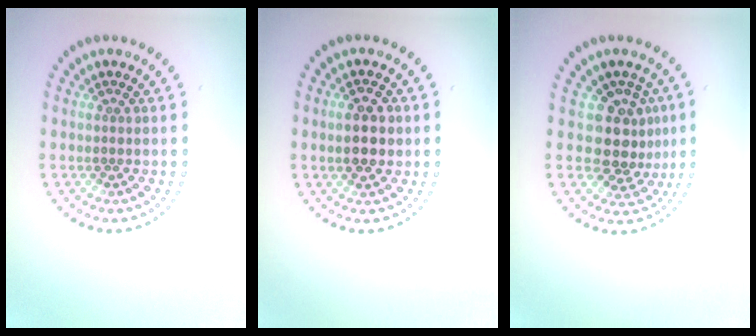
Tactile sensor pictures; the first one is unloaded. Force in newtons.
{"total": 4.0, "press": 4.0, "slide": 0.1}
{"total": 4.0, "press": 3.6, "slide": 1.9}